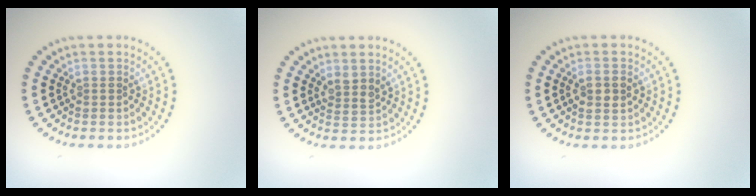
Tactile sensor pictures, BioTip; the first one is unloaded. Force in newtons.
{"total": 1.3, "press": 1.1, "slide": 0.8}
{"total": 1.7, "press": 1.7, "slide": 0.2}